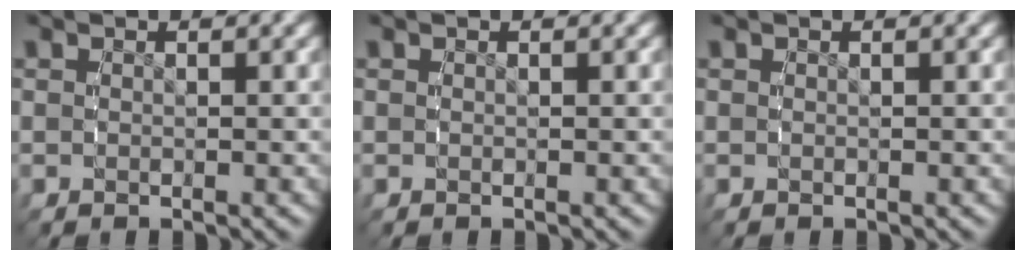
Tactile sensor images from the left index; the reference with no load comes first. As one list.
[{"total": 0.0}, {"total": 0.0}]